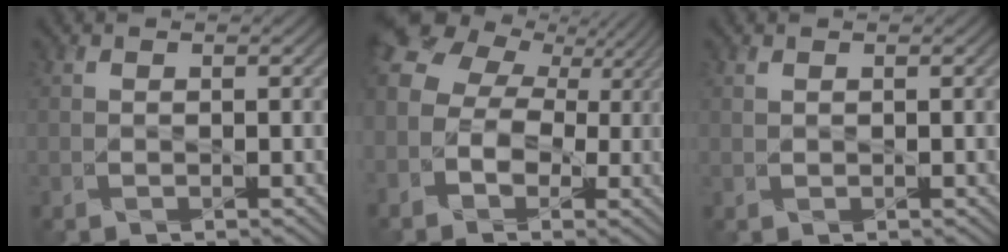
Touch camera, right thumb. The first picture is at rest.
{"total": 10.5, "force": [1.0, 8.0, 6.6], "torque": [-0.167, 0.015, 0.014]}
{"total": 0.5, "force": [0.5, 0.1, 0.1], "torque": [-0.008, -0.001, 0.013]}